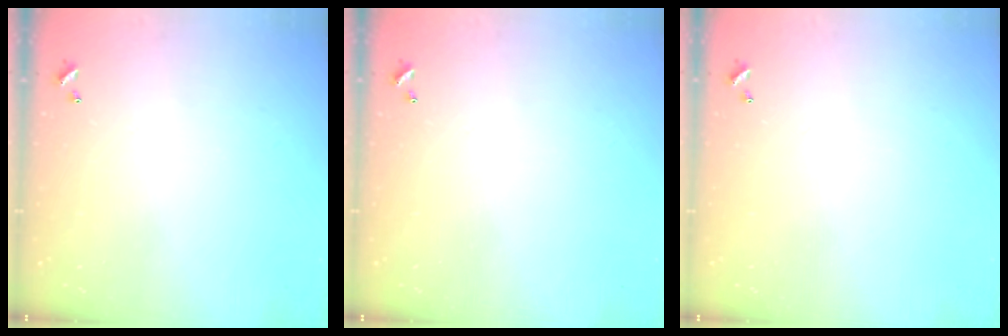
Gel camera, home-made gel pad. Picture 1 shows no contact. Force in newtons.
{"total": 0.0}
{"total": 0.0}